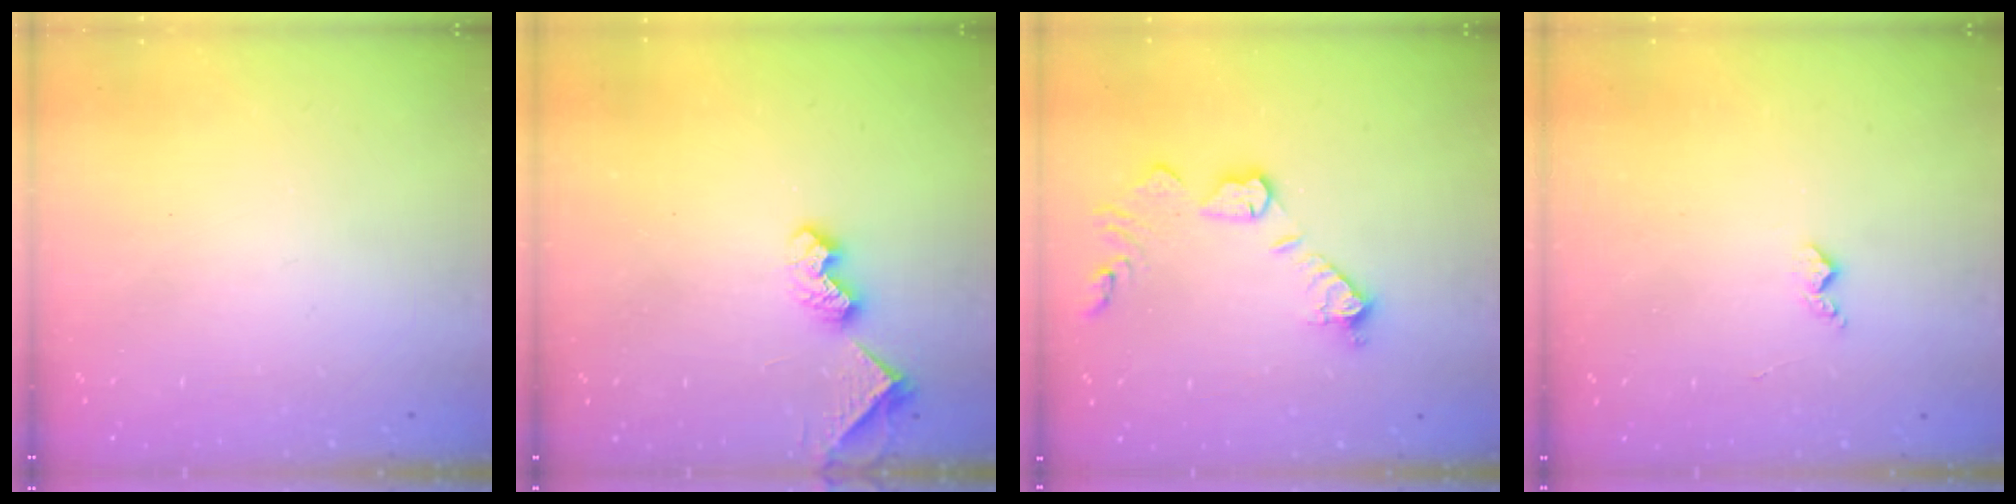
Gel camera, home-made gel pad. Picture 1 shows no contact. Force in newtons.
{"total": 8.3, "press": 8.3, "slide": 0.6}
{"total": 12.9, "press": 12.8, "slide": 0.9}
{"total": 4.1, "press": 4.1, "slide": 0.5}